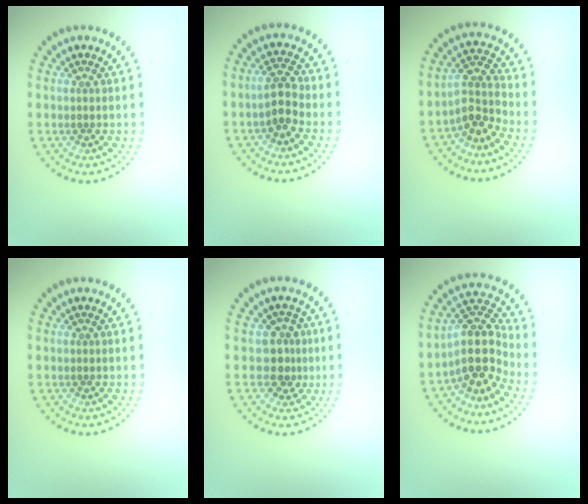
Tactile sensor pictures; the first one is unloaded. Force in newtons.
{"total": 2.5, "press": 2.4, "slide": 0.7}
{"total": 3.2, "press": 2.4, "slide": 2.0}
{"total": 0.0}
{"total": 2.6, "press": 2.2, "slide": 1.4}
{"total": 4.7, "press": 3.8, "slide": 2.8}